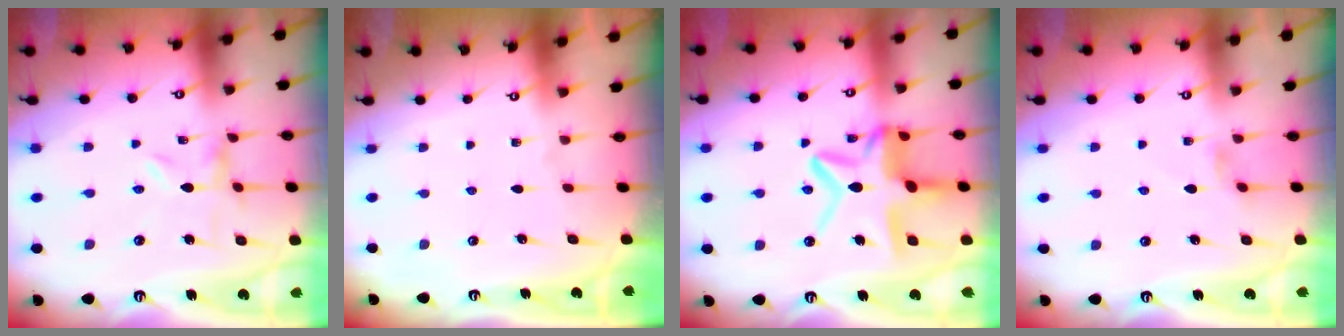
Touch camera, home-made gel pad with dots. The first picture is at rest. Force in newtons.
{"total": 0.0}
{"total": 15.8, "press": 15.7, "slide": 1.3}
{"total": 1.4, "press": 1.3, "slide": 0.3}